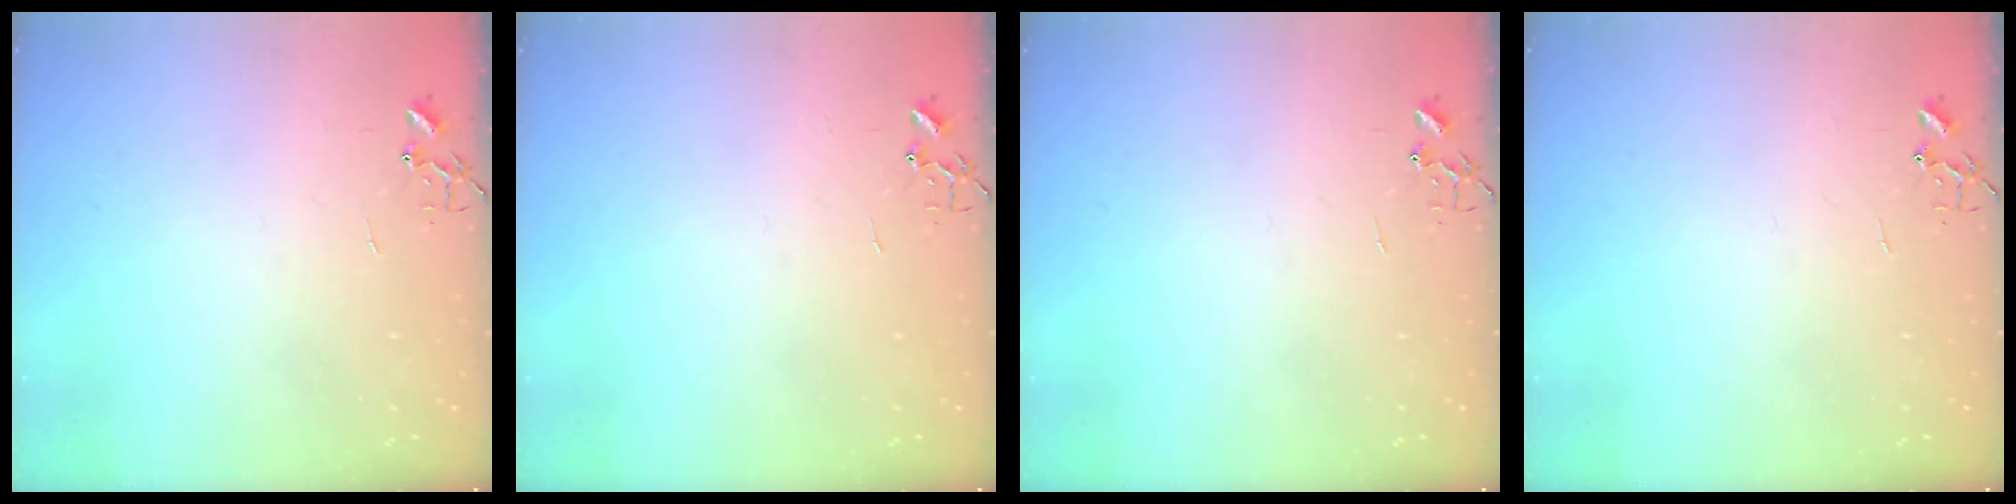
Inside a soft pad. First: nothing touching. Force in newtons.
{"total": 0.0}
{"total": 0.0}
{"total": 0.0}